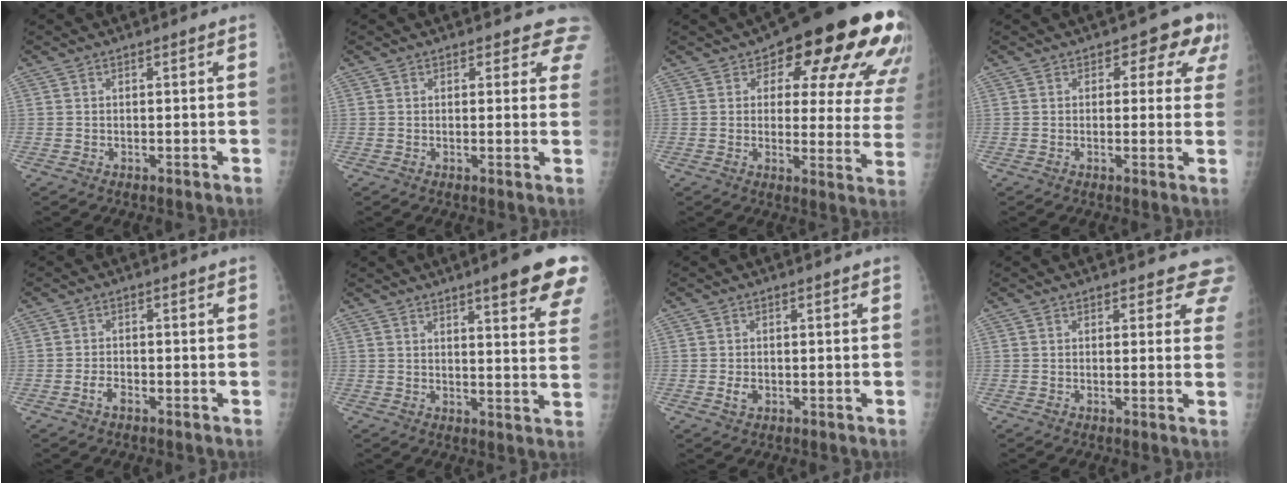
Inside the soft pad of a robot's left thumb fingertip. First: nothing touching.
{"total": 4.8, "force": [4.2, 2.3, 0.6], "torque": [0.038, -0.017, 0.023]}
{"total": 22.4, "force": [10.7, 9.7, 17.2], "torque": [-0.171, -0.020, 0.129]}
{"total": 6.9, "force": [2.9, 4.3, 4.5], "torque": [0.004, -0.001, 0.022]}
{"total": 2.1, "force": [-1.3, 1.1, 1.3], "torque": [-0.026, 0.010, -0.025]}
{"total": 14.6, "force": [9.6, 2.4, 10.7], "torque": [-0.108, -0.039, 0.106]}
{"total": 1.8, "force": [-0.4, 1.2, 1.2], "torque": [-0.021, 0.000, -0.007]}
{"total": 5.1, "force": [4.5, 2.2, 0.6], "torque": [0.038, -0.019, 0.027]}